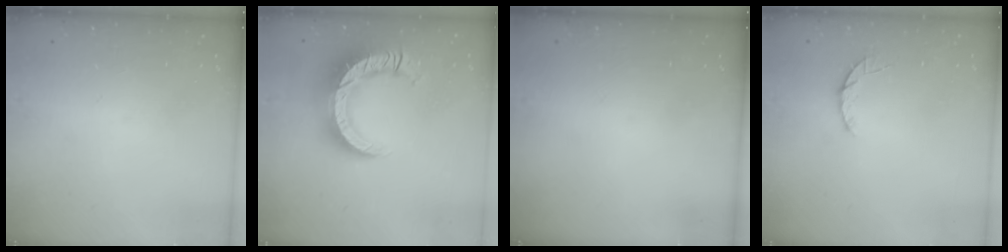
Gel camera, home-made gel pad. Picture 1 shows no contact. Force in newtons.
{"total": 15.7, "press": 15.6, "slide": 1.7}
{"total": 0.0}
{"total": 3.1, "press": 3.1, "slide": 0.3}